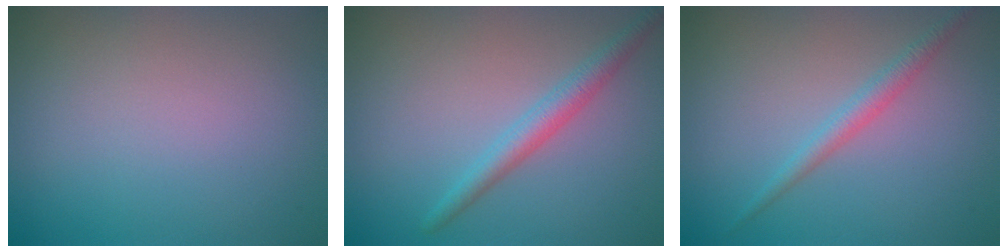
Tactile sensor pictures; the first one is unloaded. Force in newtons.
{"total": 2.5, "press": 2.5, "slide": 0.1}
{"total": 1.8, "press": 1.8, "slide": 0.0}